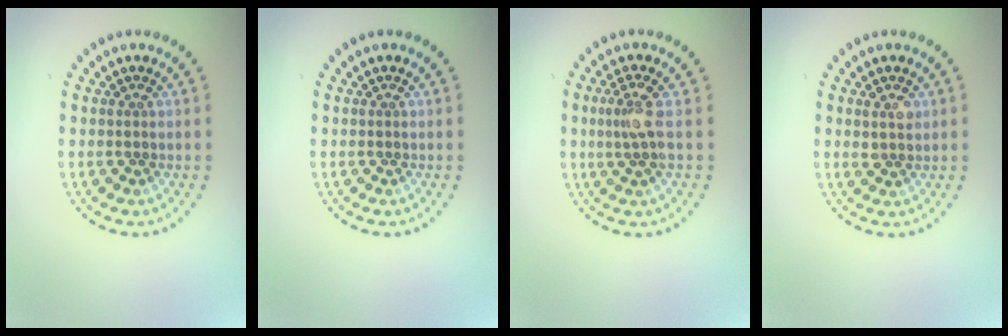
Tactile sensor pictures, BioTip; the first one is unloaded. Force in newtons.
{"total": 0.0}
{"total": 2.1, "press": 1.6, "slide": 1.4}
{"total": 1.5, "press": 1.3, "slide": 0.6}